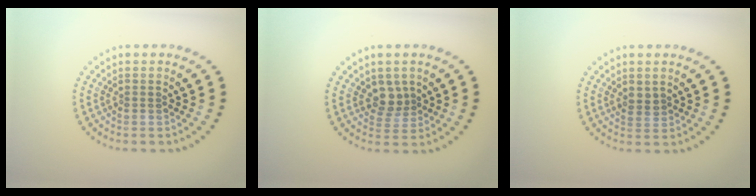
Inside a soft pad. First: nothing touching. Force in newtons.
{"total": 2.1, "press": 1.8, "slide": 1.1}
{"total": 1.1, "press": 1.0, "slide": 0.5}